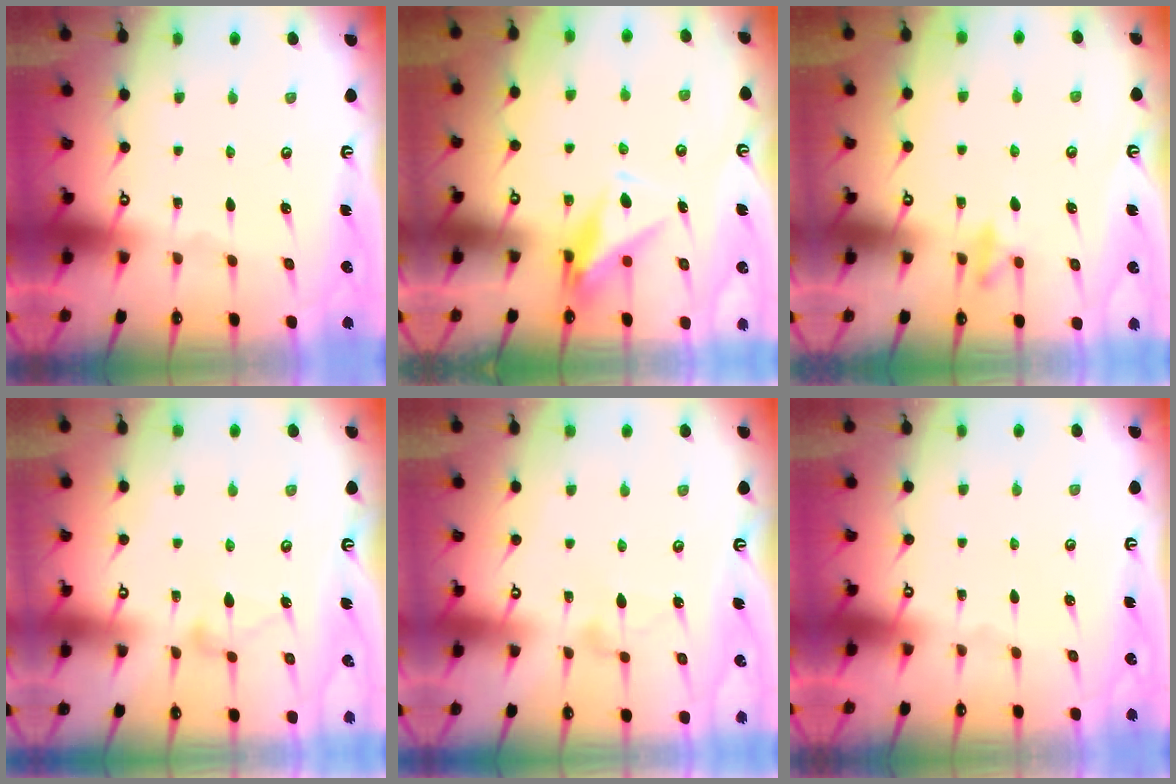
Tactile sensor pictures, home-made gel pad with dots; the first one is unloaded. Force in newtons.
{"total": 10.0, "press": 9.9, "slide": 1.7}
{"total": 8.5, "press": 8.4, "slide": 1.5}
{"total": 7.6, "press": 7.6, "slide": 0.4}
{"total": 6.2, "press": 6.2, "slide": 0.4}
{"total": 0.0}